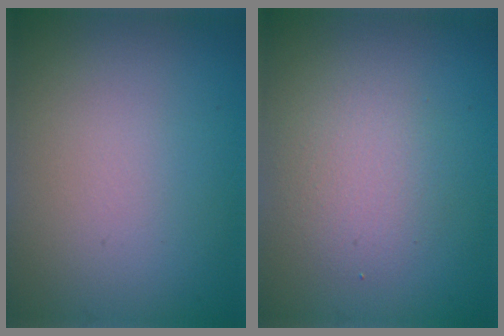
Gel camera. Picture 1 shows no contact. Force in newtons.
{"total": 2.6, "press": 2.6, "slide": 0.1}